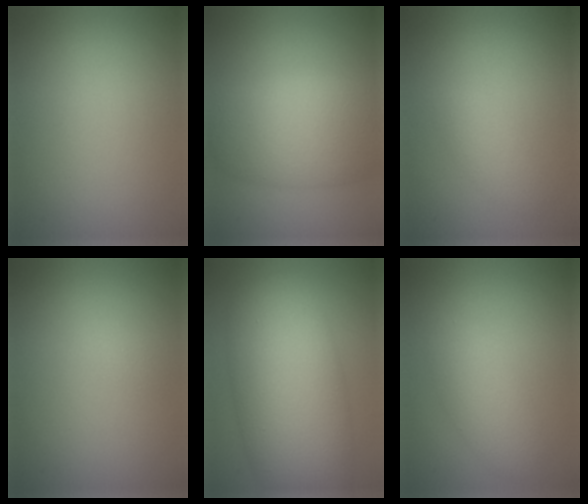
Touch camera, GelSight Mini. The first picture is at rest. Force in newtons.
{"total": 7.3, "press": 7.3, "slide": 0.3}
{"total": 1.8, "press": 1.8, "slide": 0.1}
{"total": 0.5, "press": 0.5, "slide": 0.0}
{"total": 12.0, "press": 12.0, "slide": 0.5}
{"total": 3.0, "press": 3.0, "slide": 0.1}